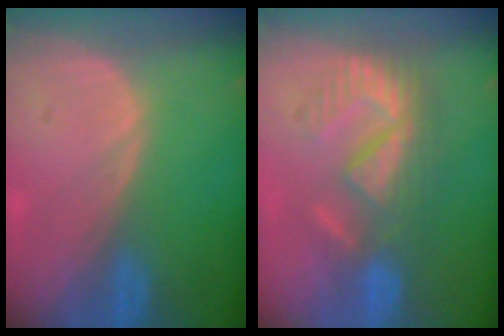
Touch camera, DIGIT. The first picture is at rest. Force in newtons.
{"total": 8.8, "press": 7.9, "slide": 3.9}